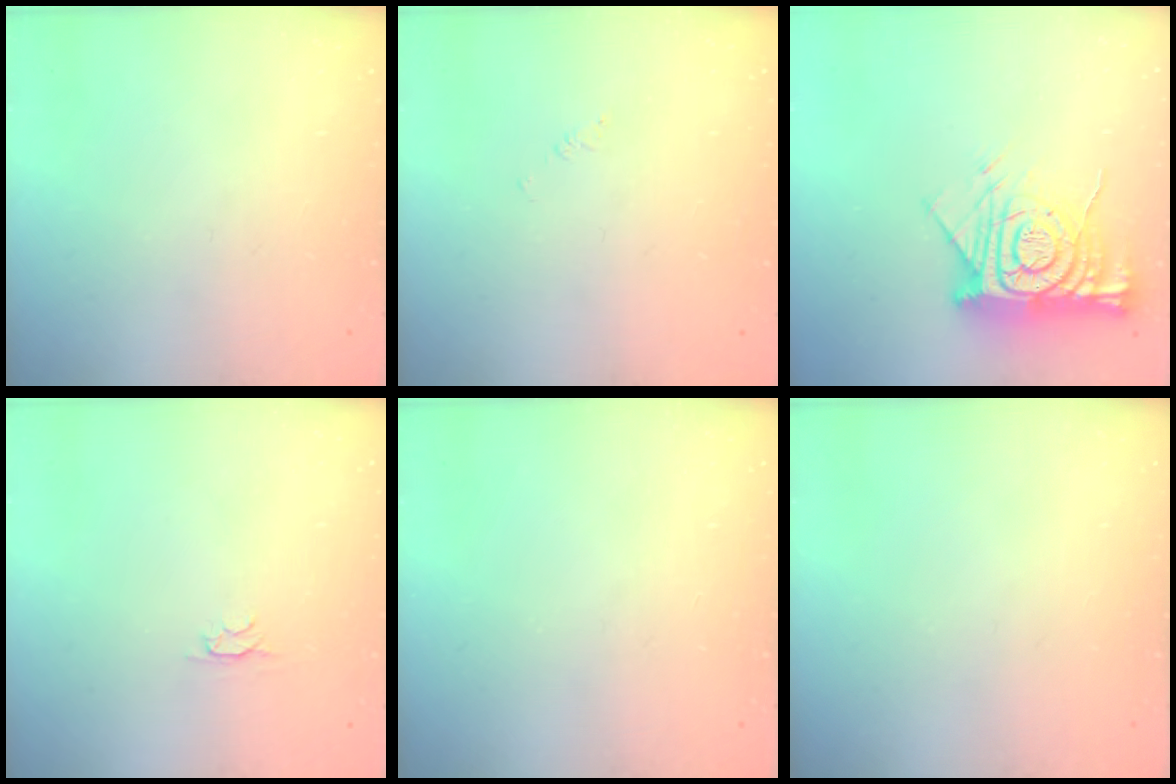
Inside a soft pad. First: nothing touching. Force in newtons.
{"total": 1.7, "press": 1.7, "slide": 0.3}
{"total": 16.1, "press": 16.0, "slide": 1.6}
{"total": 2.4, "press": 2.3, "slide": 0.5}
{"total": 0.0}
{"total": 0.0}